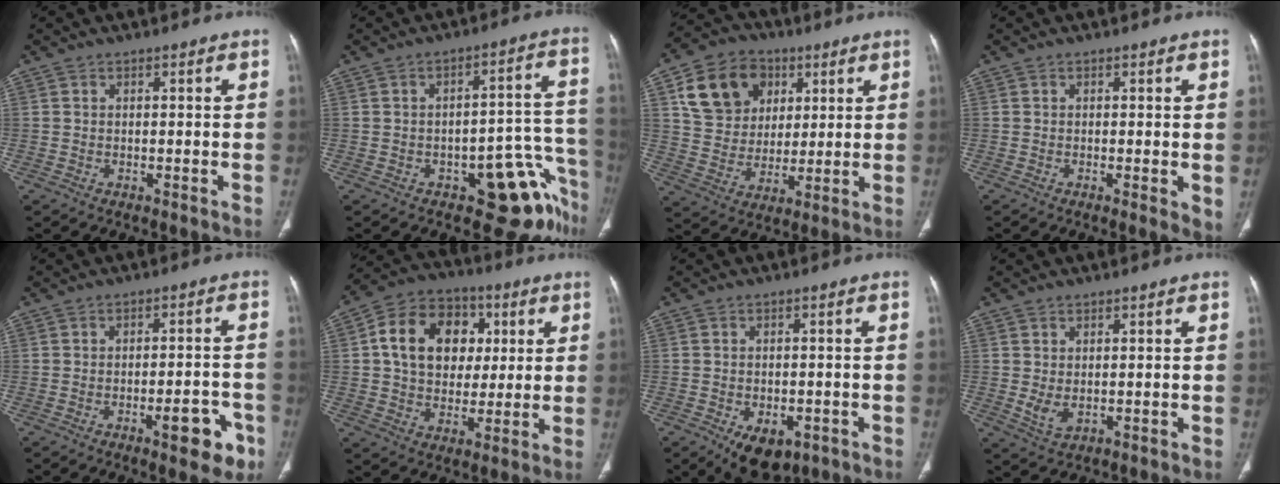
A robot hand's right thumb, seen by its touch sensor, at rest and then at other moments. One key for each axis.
{"total": 13.7, "fx": -8.0, "fy": 6.0, "fz": 9.4, "tx": -0.041, "ty": 0.087, "tz": -0.102}
{"total": 15.6, "fx": 6.1, "fy": 12.5, "fz": 7.2, "tx": -0.099, "ty": -0.002, "tz": 0.111}
{"total": 3.3, "fx": -0.2, "fy": 0.9, "fz": 3.1, "tx": -0.043, "ty": -0.011, "tz": -0.008}
{"total": 8.4, "fx": -4.0, "fy": 3.0, "fz": 6.7, "tx": -0.066, "ty": 0.024, "tz": -0.048}
{"total": 16.8, "fx": 3.6, "fy": 13.1, "fz": 9.8, "tx": -0.138, "ty": 0.011, "tz": 0.058}
{"total": 8.5, "fx": -4.2, "fy": 5.2, "fz": 5.4, "tx": -0.057, "ty": 0.009, "tz": -0.049}
{"total": 3.0, "fx": 0.2, "fy": 1.7, "fz": 2.4, "tx": -0.042, "ty": -0.006, "tz": 0.014}